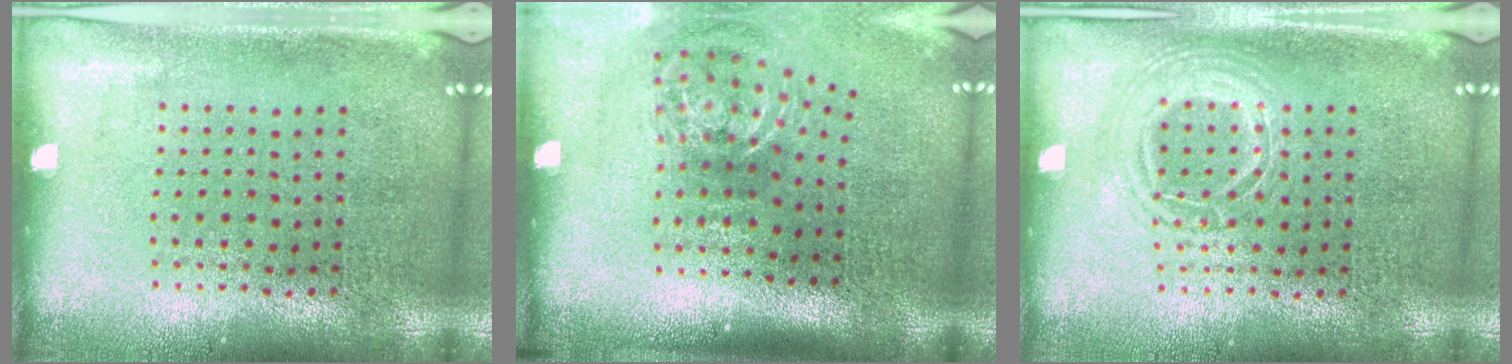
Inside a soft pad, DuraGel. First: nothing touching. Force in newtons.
{"total": 2.1, "press": 1.3, "slide": 1.6}
{"total": 1.1, "press": 1.1, "slide": 0.1}